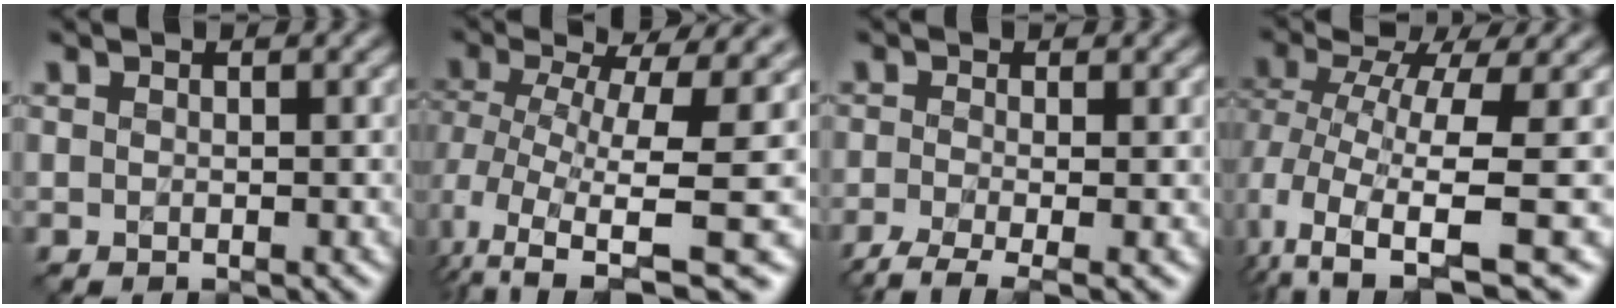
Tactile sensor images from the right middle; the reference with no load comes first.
{"total": 9.7, "force": [-0.7, 3.6, 9.0], "torque": [-0.186, -0.019, 0.013]}
{"total": 4.6, "force": [-2.6, 1.3, 3.6], "torque": [-0.062, -0.013, -0.056]}
{"total": 8.5, "force": [-1.3, 3.7, 7.6], "torque": [-0.160, -0.024, -0.007]}